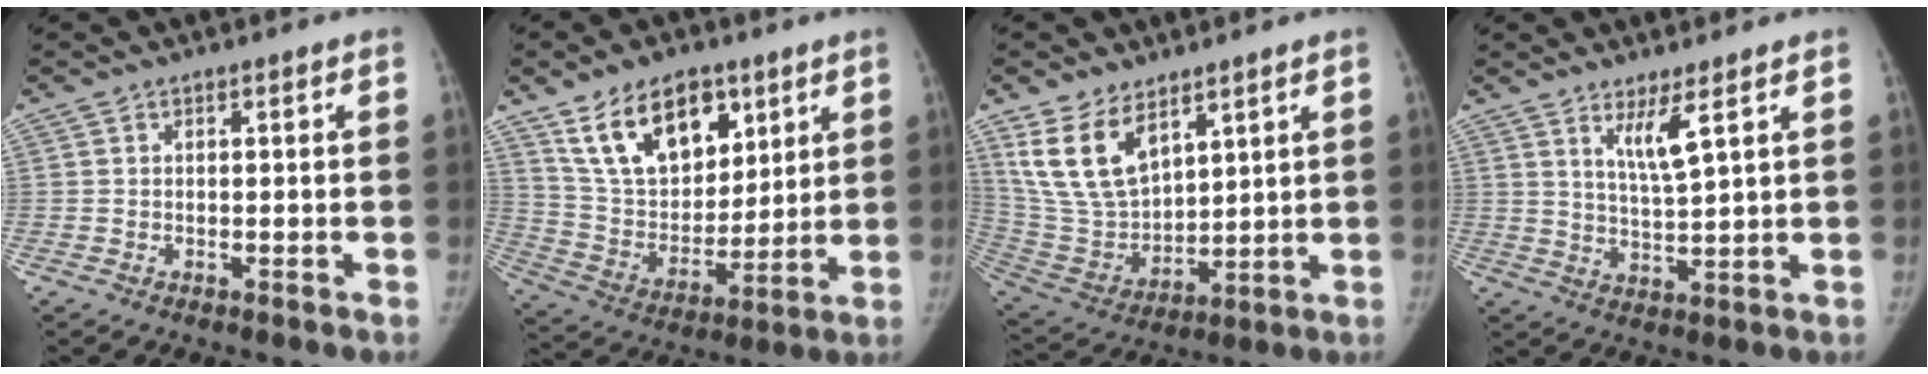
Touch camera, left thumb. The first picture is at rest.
{"total": 18.1, "force": [10.2, 10.7, 10.5], "torque": [-0.132, -0.043, 0.193]}
{"total": 14.1, "force": [8.1, 7.8, 8.6], "torque": [-0.142, -0.037, 0.183]}
{"total": 5.3, "force": [3.2, 0.2, 4.3], "torque": [-0.081, -0.038, 0.064]}